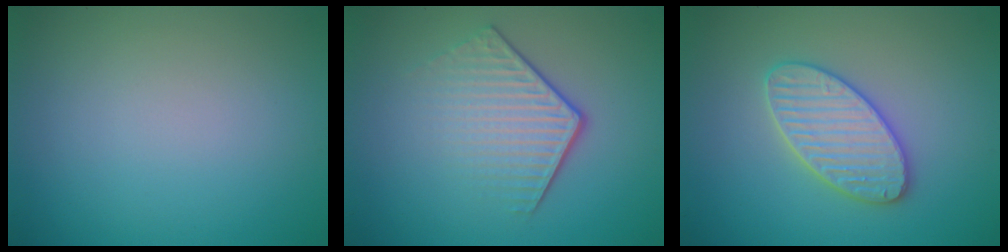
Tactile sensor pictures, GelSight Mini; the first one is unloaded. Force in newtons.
{"total": 4.4, "press": 2.9, "slide": 3.3}
{"total": 3.9, "press": 3.9, "slide": 0.5}